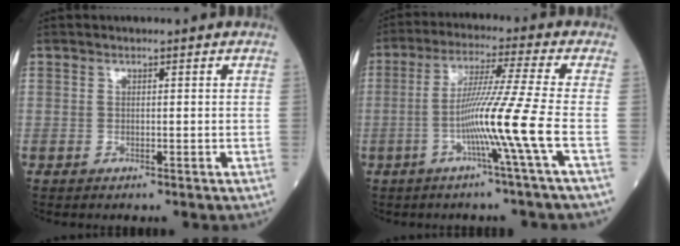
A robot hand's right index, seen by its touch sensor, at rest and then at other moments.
{"total": 10.2, "force": [-3.2, -3.1, 9.2], "torque": [-0.174, -0.010, -0.065]}